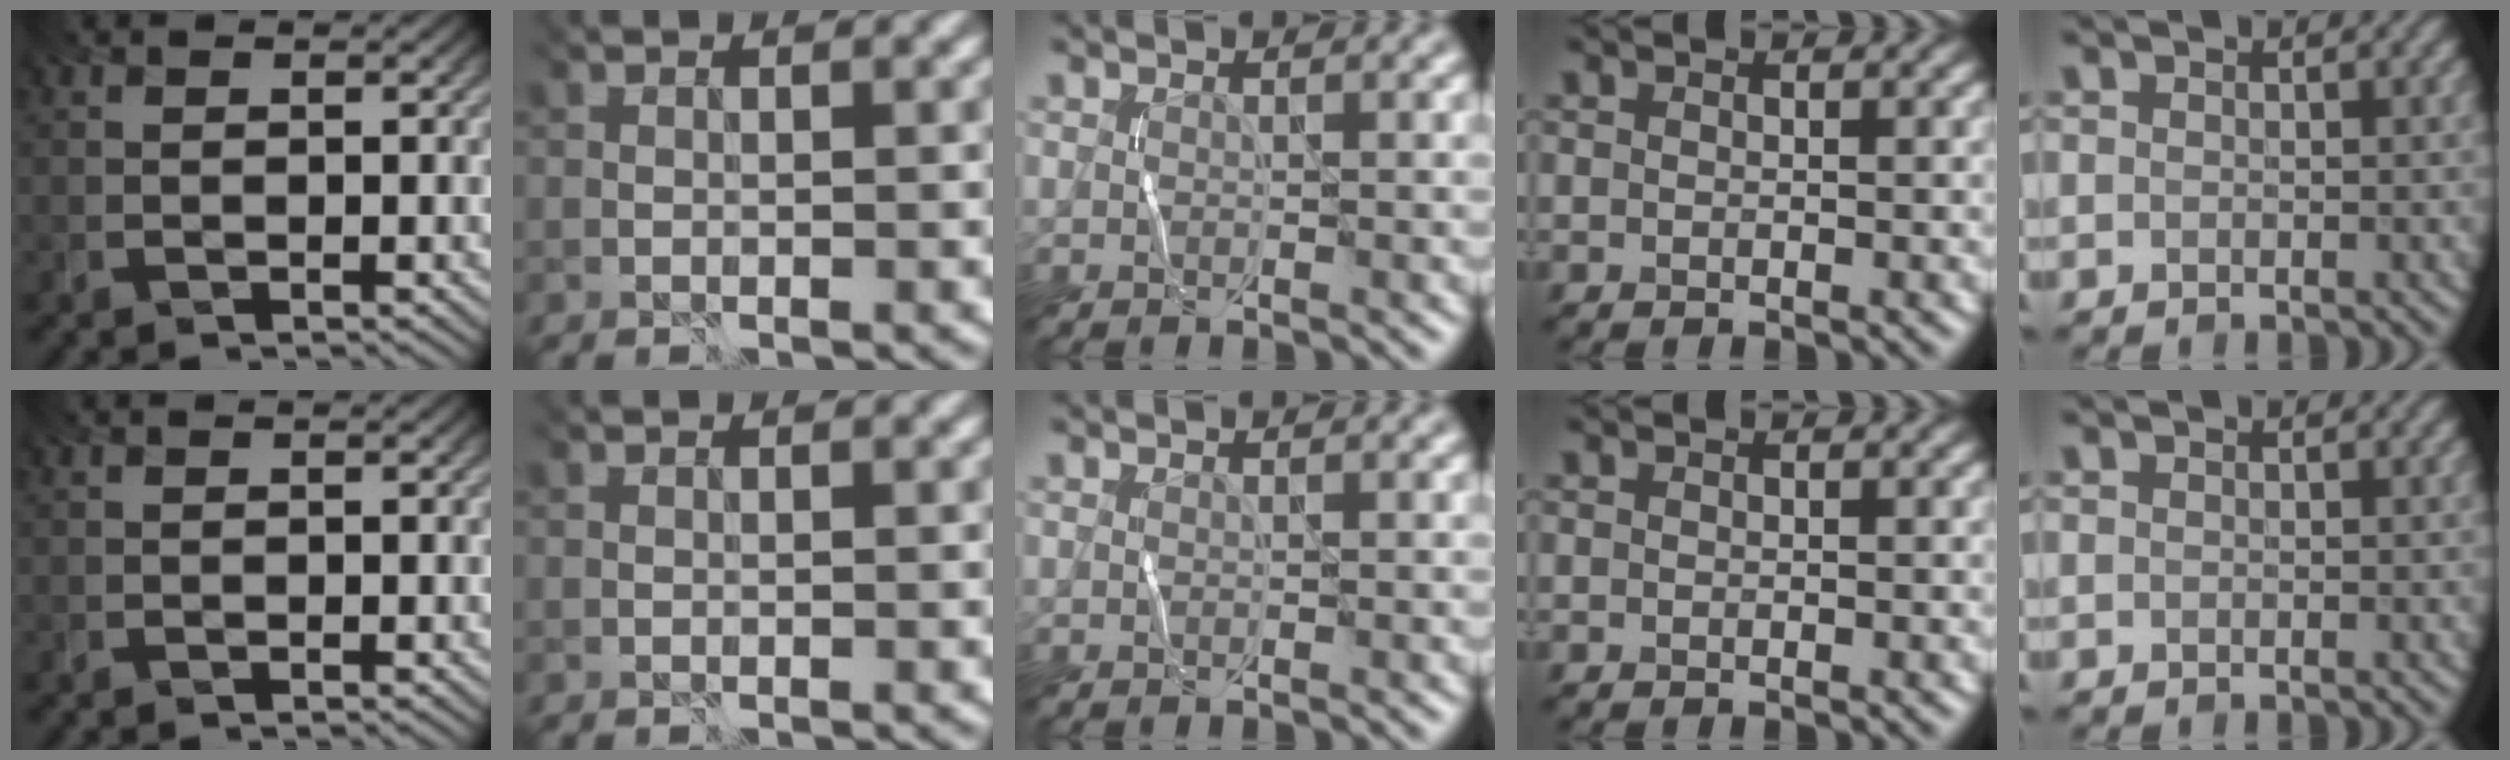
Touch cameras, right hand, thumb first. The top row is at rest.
{}